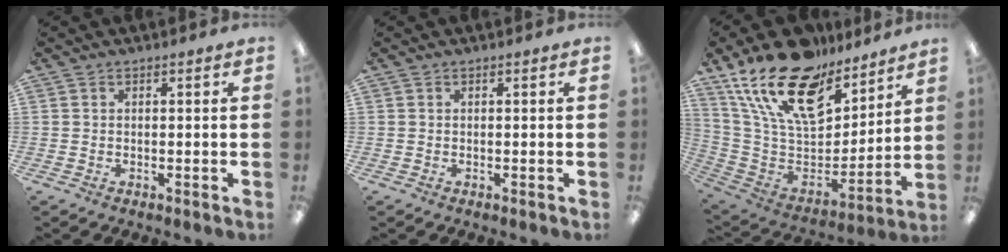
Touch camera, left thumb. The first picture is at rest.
{"total": 0.0}
{"total": 23.2, "force": [15.8, 11.5, 12.6], "torque": [-0.235, -0.101, 0.283]}